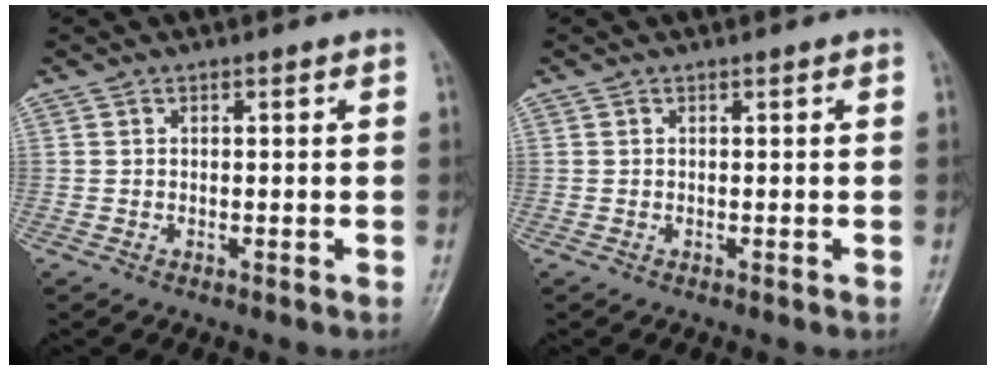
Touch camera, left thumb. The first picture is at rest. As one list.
[{"total": 0.0}]